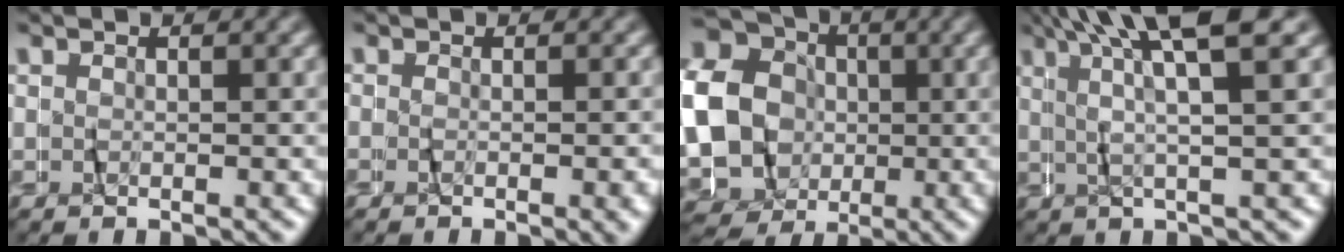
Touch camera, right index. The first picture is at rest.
{"total": 1.1, "force": [-0.7, -0.6, 0.6], "torque": [-0.006, -0.003, -0.012]}
{"total": 21.4, "force": [-0.8, 19.5, 8.9], "torque": [-0.221, -0.048, -0.028]}
{"total": 6.6, "force": [3.5, 0.1, 5.6], "torque": [-0.109, 0.018, 0.050]}